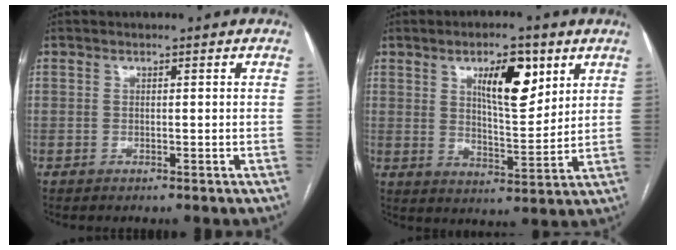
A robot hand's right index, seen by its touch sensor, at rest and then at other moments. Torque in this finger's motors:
{"motor_torque": [0.52, 0.41, 0.44, 0.10]}